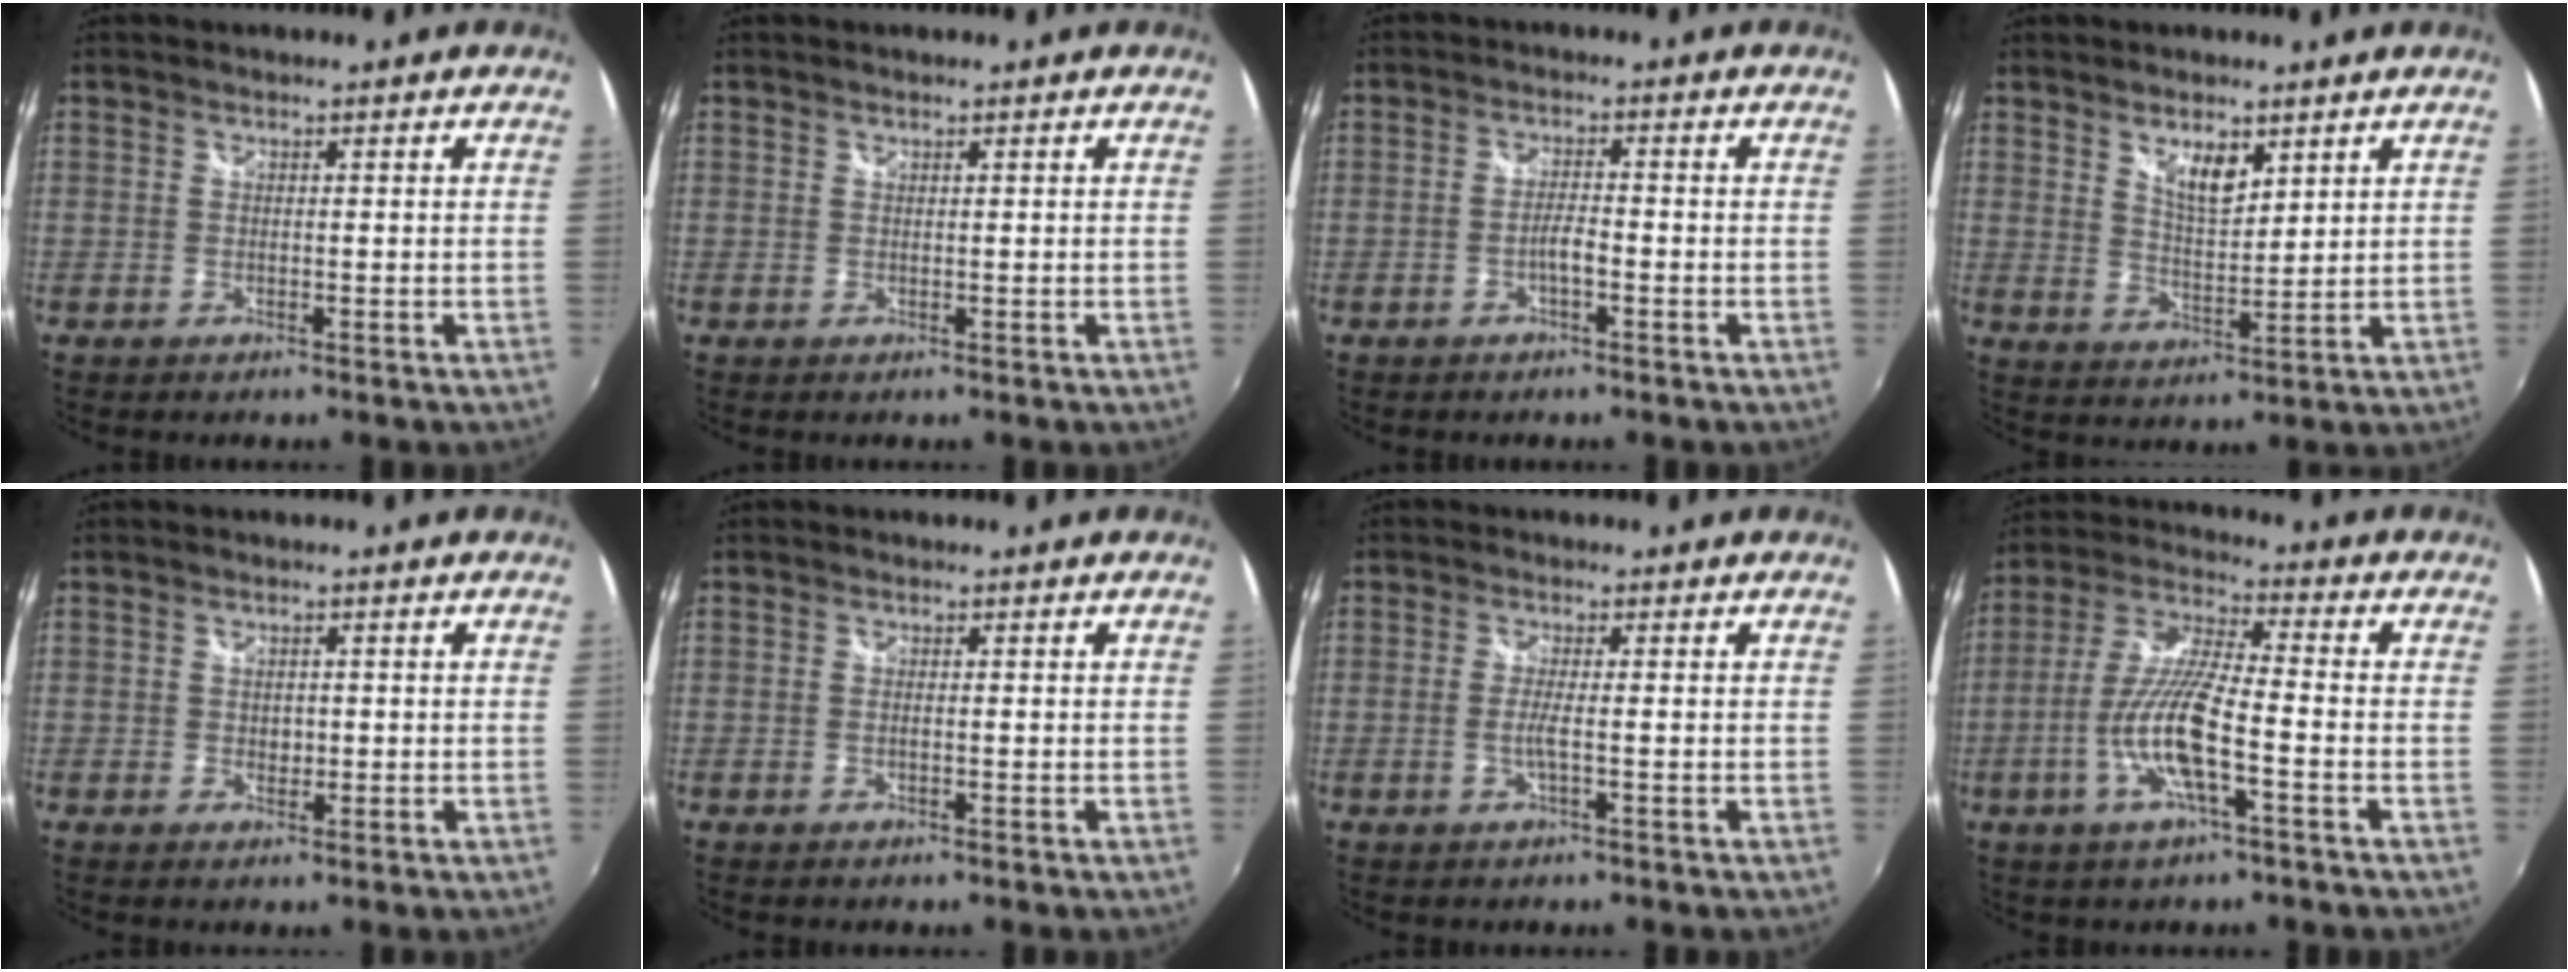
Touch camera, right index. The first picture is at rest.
{"total": 0.0}
{"total": 2.6, "force": [-1.2, 0.4, 2.3], "torque": [-0.047, 0.005, -0.024]}
{"total": 5.7, "force": [3.5, 2.3, 3.9], "torque": [-0.063, -0.003, 0.062]}
{"total": 1.3, "force": [0.0, 1.1, 0.8], "torque": [-0.009, 0.001, 0.001]}
{"total": 0.6, "force": [-0.1, 0.0, 0.6], "torque": [-0.014, 0.001, -0.003]}
{"total": 2.4, "force": [-0.7, -0.3, 2.3], "torque": [-0.045, -0.004, -0.014]}
{"total": 12.4, "force": [-4.1, 1.8, 11.5], "torque": [-0.238, -0.004, -0.079]}